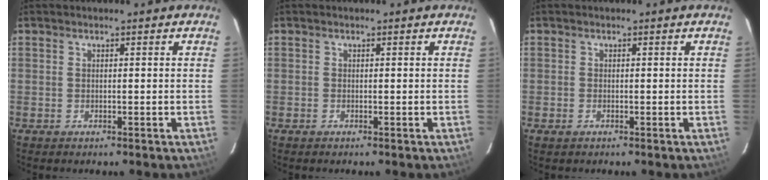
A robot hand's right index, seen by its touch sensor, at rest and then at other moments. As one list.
[{"total": 0.0}, {"total": 0.8, "force": [-0.5, 0.6, 0.3], "torque": [-0.006, -0.003, -0.010]}]